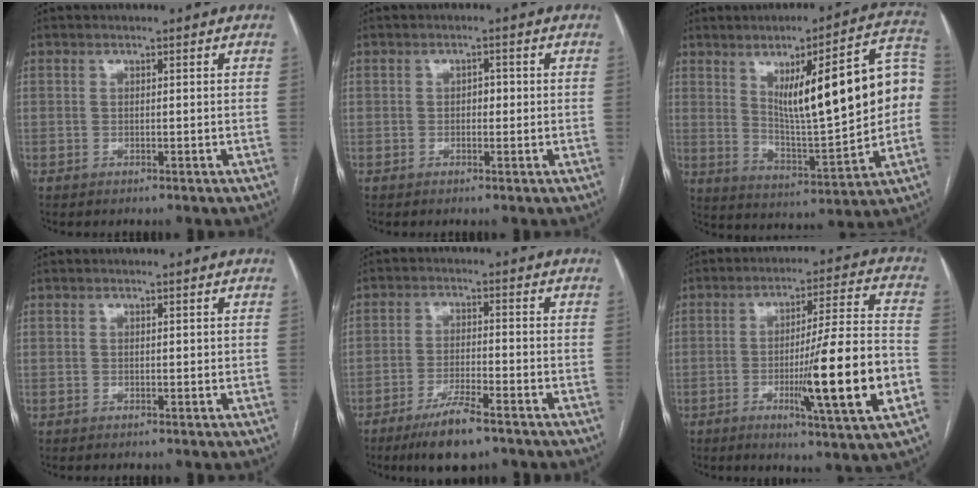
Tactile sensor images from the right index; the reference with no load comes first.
{"total": 1.5, "force": [-0.1, 0.9, 1.2], "torque": [-0.012, 0.006, -0.003]}
{"total": 20.5, "force": [3.2, 3.8, 19.9], "torque": [-0.283, 0.026, 0.054]}
{"total": 0.0}
{"total": 7.7, "force": [-5.3, 1.0, 5.5], "torque": [-0.103, -0.015, -0.091]}
{"total": 17.1, "force": [-4.6, -0.3, 16.5], "torque": [-0.256, -0.014, -0.071]}